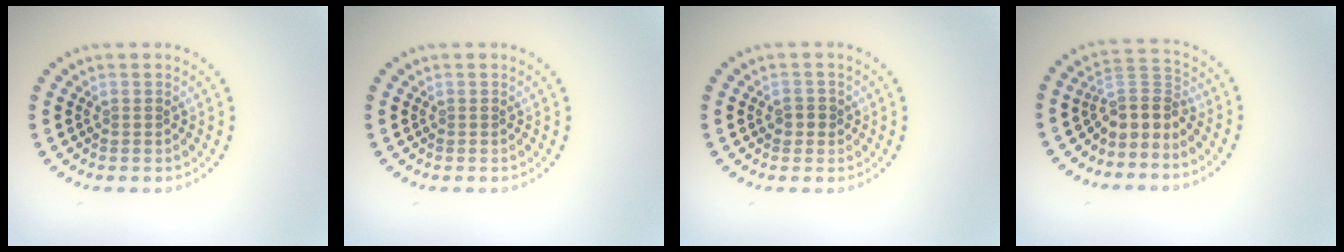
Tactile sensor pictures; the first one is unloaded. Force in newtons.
{"total": 0.0}
{"total": 1.3, "press": 1.2, "slide": 0.5}
{"total": 3.1, "press": 2.4, "slide": 2.0}